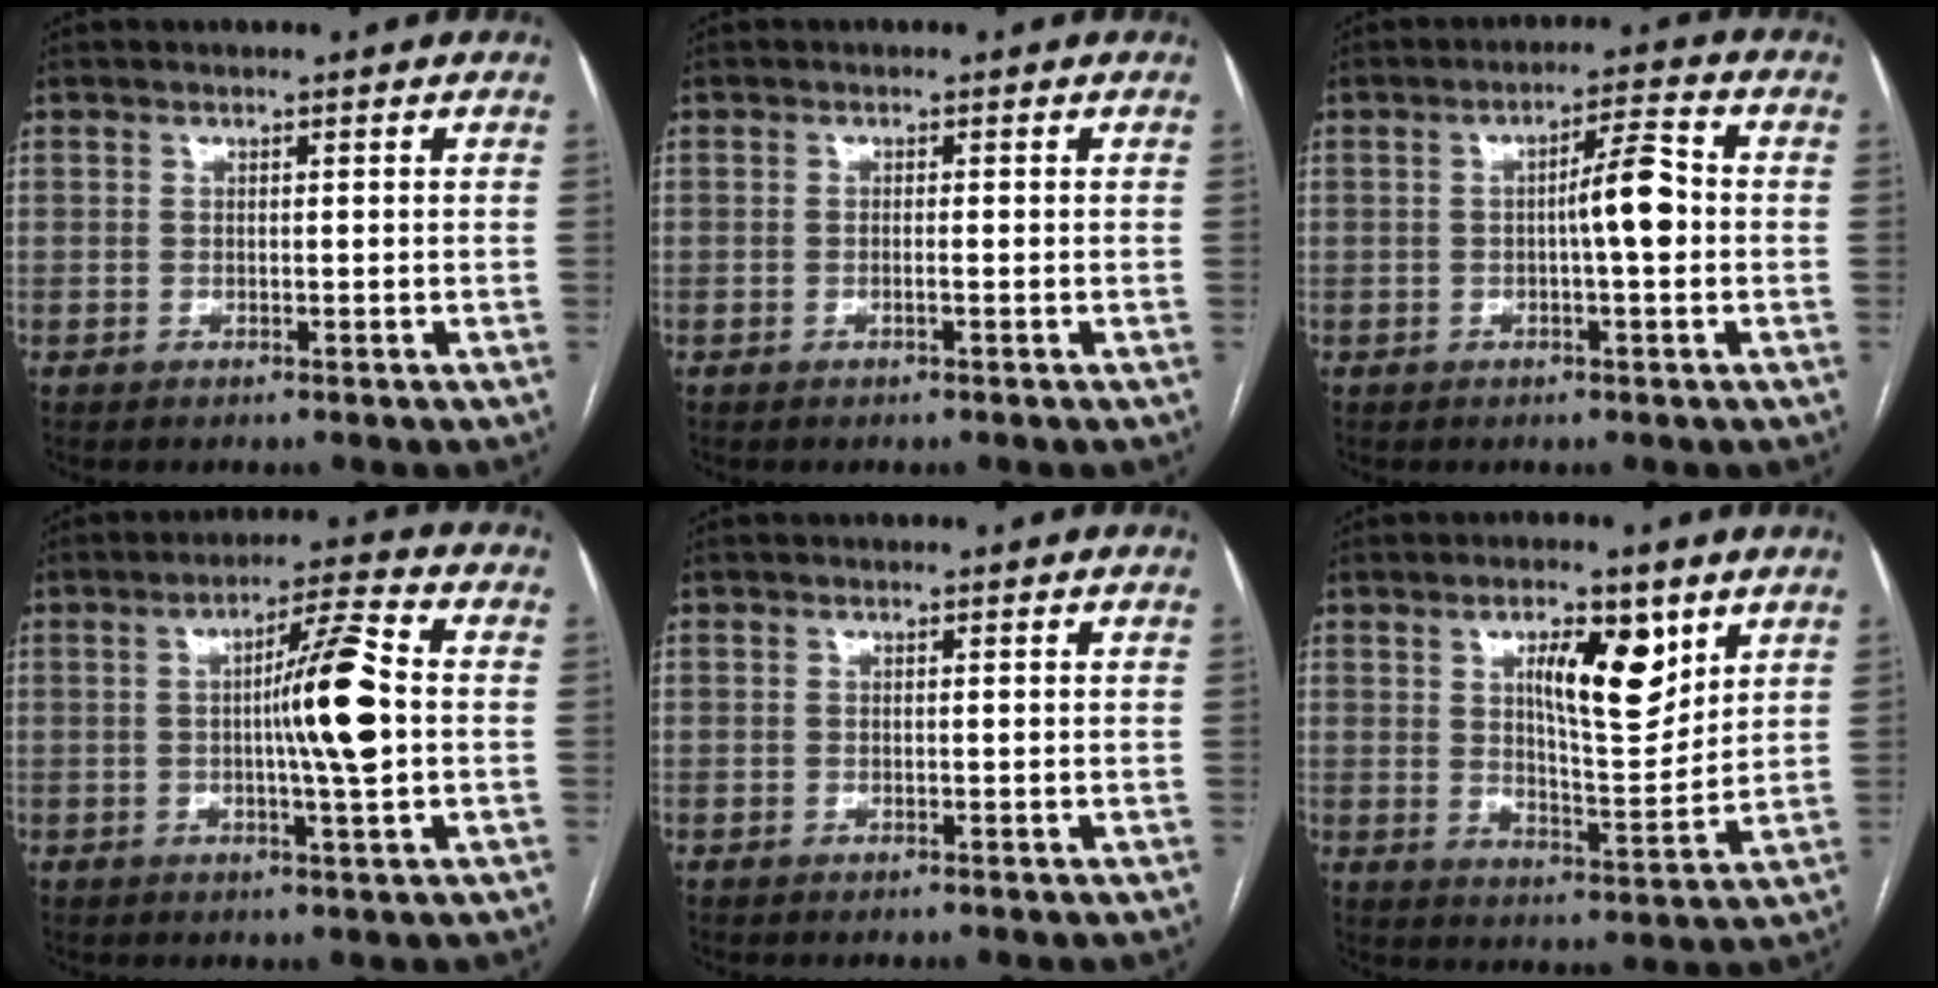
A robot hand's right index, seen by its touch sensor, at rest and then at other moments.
{"total": 0.7, "force": [-0.3, 0.0, 0.6], "torque": [-0.012, 0.001, -0.004]}
{"total": 6.0, "force": [-0.4, 0.7, 6.0], "torque": [-0.092, 0.015, -0.008]}
{"total": 9.6, "force": [-0.2, 0.0, 9.6], "torque": [-0.155, 0.007, -0.008]}
{"total": 0.0}
{"total": 10.1, "force": [4.7, 3.0, 8.4], "torque": [-0.135, -0.003, 0.079]}